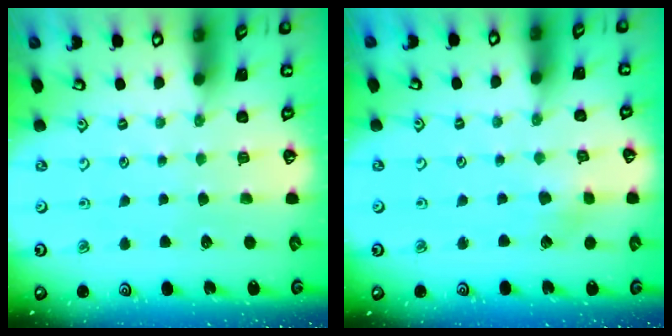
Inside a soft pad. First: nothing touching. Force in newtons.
{"total": 2.8, "press": 2.8, "slide": 0.6}